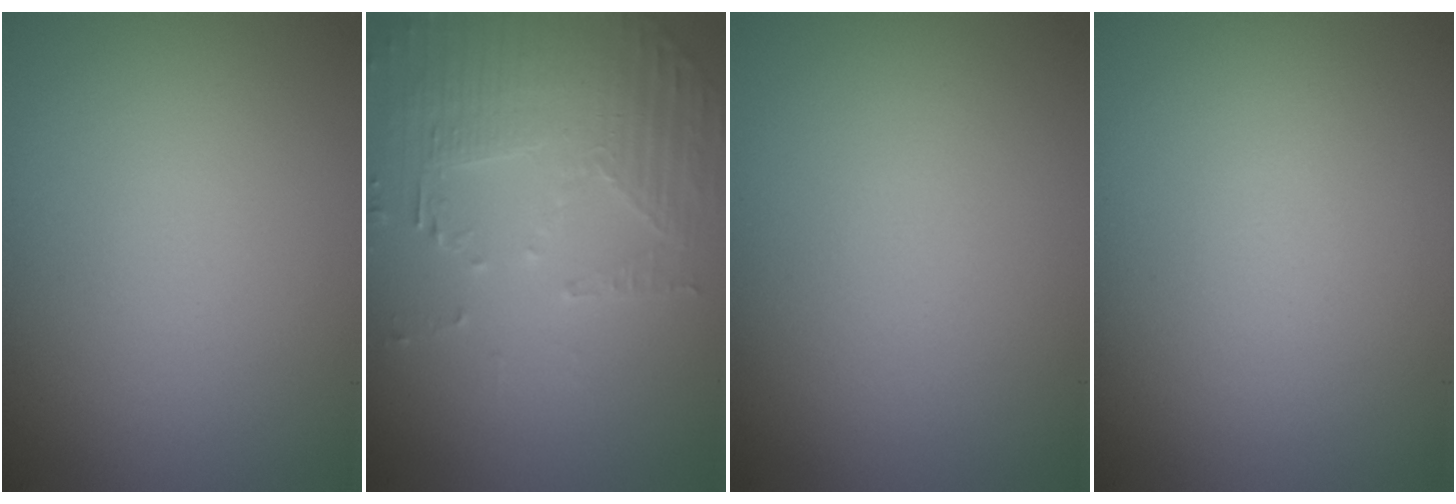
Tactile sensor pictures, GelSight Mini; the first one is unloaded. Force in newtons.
{"total": 5.3, "press": 3.7, "slide": 3.8}
{"total": 0.0}
{"total": 0.0}